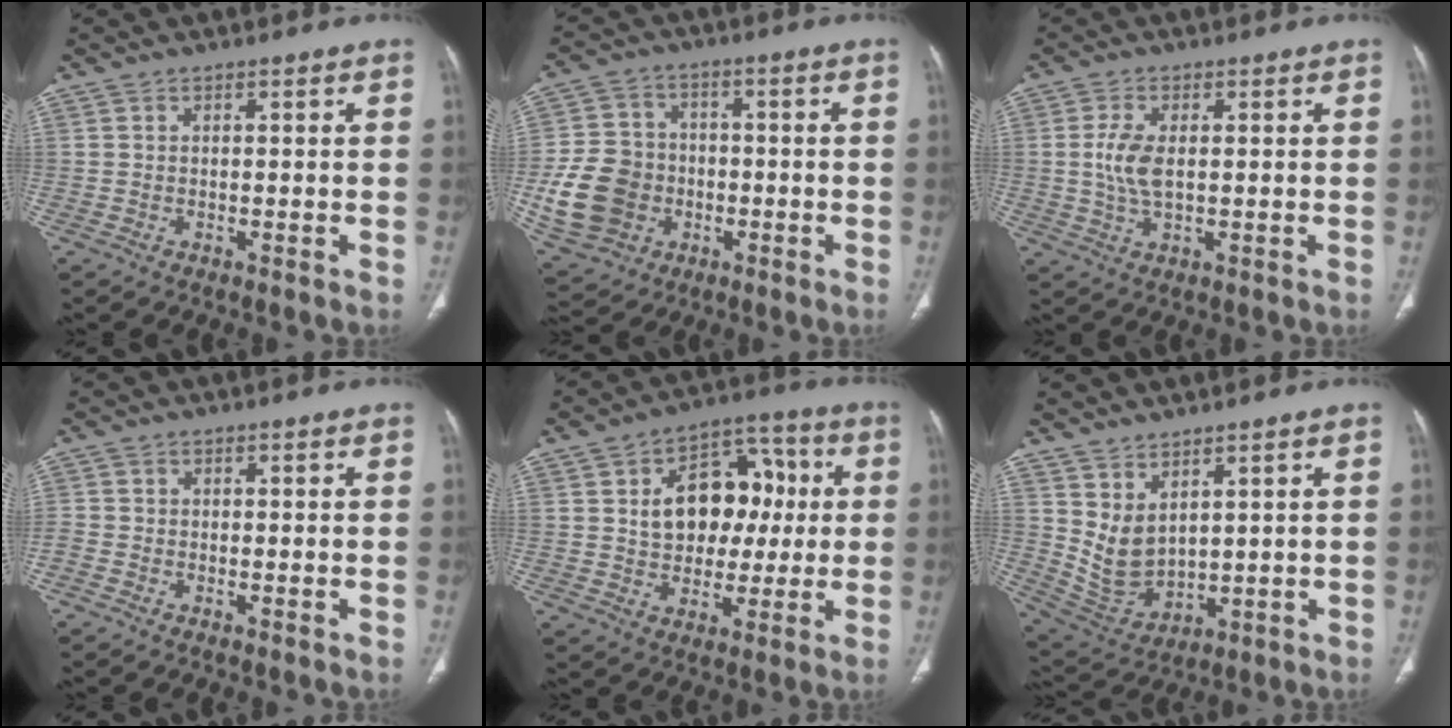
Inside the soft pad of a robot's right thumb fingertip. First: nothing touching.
{"total": 14.1, "force": [-3.0, 12.0, 6.6], "torque": [-0.112, 0.017, -0.048]}
{"total": 5.6, "force": [0.4, 2.8, 4.9], "torque": [-0.111, -0.001, 0.007]}
{"total": 1.9, "force": [-1.3, 1.1, 0.9], "torque": [-0.021, 0.005, -0.030]}
{"total": 14.9, "force": [1.9, 10.9, 10.0], "torque": [-0.101, 0.026, 0.030]}
{"total": 7.7, "force": [3.3, 4.4, 5.4], "torque": [-0.081, -0.030, 0.091]}